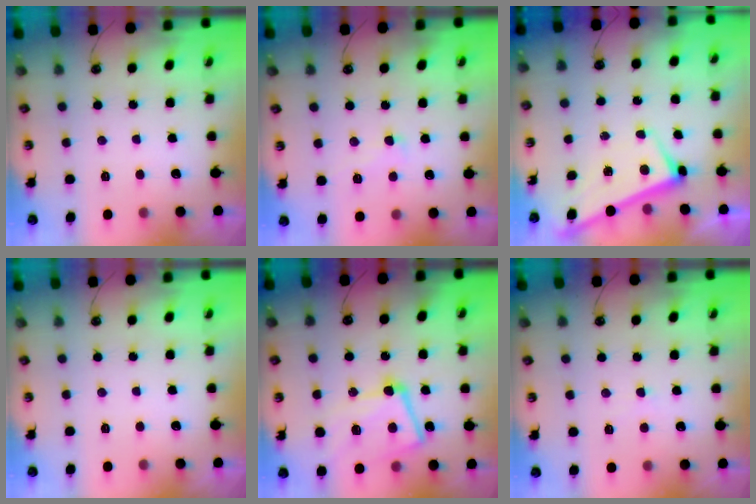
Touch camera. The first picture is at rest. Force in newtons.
{"total": 1.9, "press": 1.9, "slide": 0.4}
{"total": 2.8, "press": 2.7, "slide": 0.5}
{"total": 0.0}
{"total": 11.8, "press": 11.6, "slide": 2.0}
{"total": 2.9, "press": 2.9, "slide": 0.4}